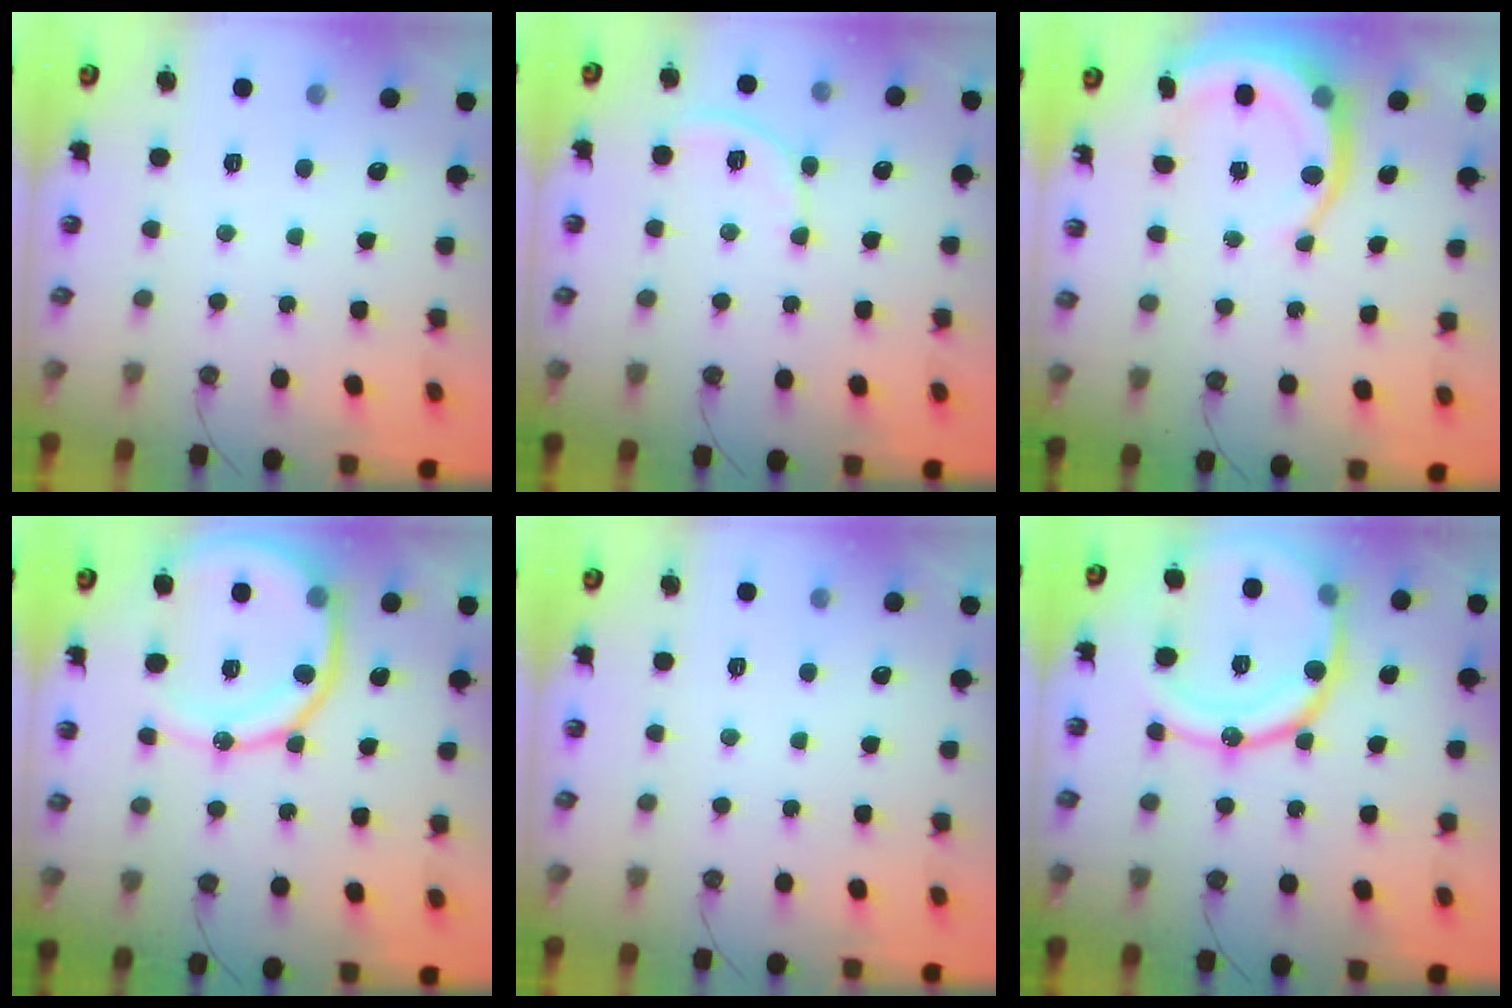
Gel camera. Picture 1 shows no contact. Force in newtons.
{"total": 5.5, "press": 5.5, "slide": 0.7}
{"total": 8.6, "press": 8.5, "slide": 1.6}
{"total": 18.2, "press": 18.1, "slide": 2.0}
{"total": 0.0}
{"total": 21.2, "press": 21.2, "slide": 1.4}